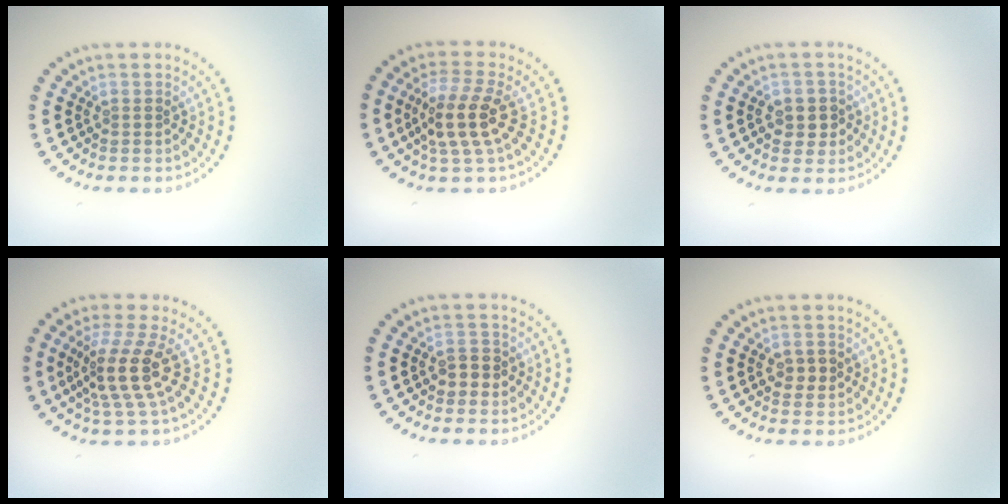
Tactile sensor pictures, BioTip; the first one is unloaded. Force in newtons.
{"total": 4.2, "press": 3.7, "slide": 2.1}
{"total": 2.5, "press": 2.4, "slide": 0.3}
{"total": 4.4, "press": 3.2, "slide": 2.9}
{"total": 1.9, "press": 1.8, "slide": 0.4}
{"total": 1.9, "press": 1.9, "slide": 0.2}